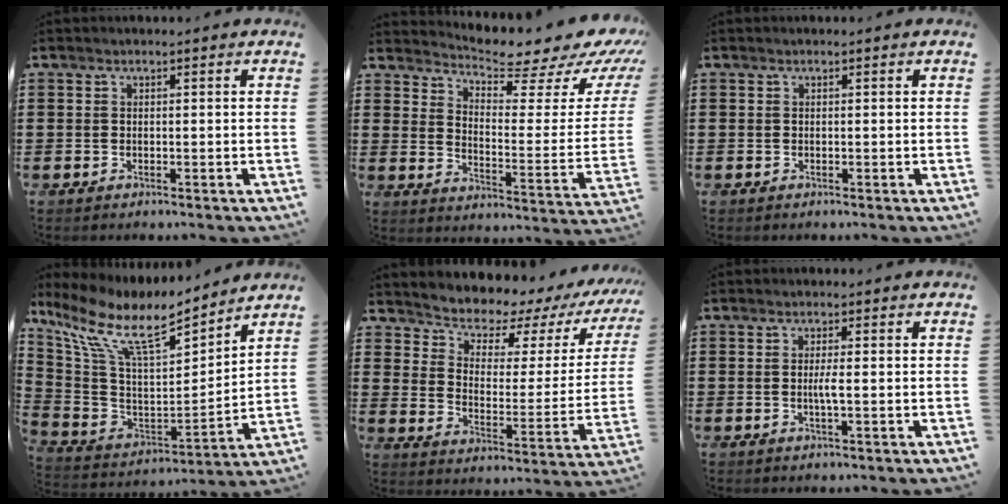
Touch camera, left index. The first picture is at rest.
{"total": 5.4, "force": [4.9, 0.9, 2.1], "torque": [-0.045, -0.052, 0.078]}
{"total": 0.0}
{"total": 11.1, "force": [8.1, 2.7, 7.0], "torque": [-0.168, -0.052, 0.139]}
{"total": 5.3, "force": [5.0, 1.8, 0.6], "torque": [-0.038, -0.050, 0.081]}
{"total": 1.8, "force": [-0.1, -0.1, 1.8], "torque": [-0.034, -0.003, -0.003]}